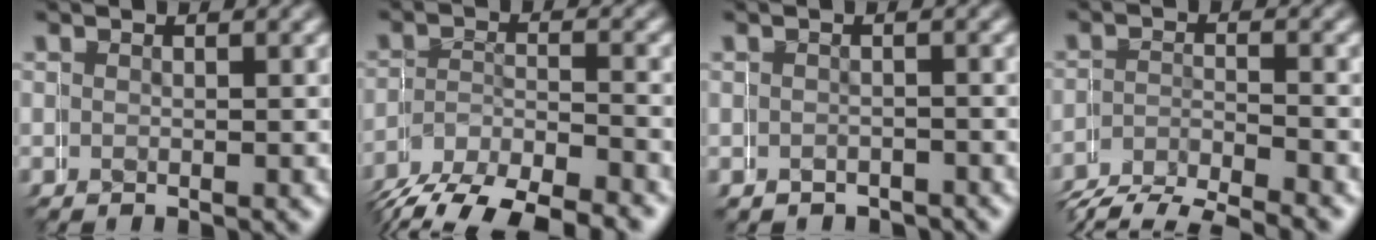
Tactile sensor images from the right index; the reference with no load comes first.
{"total": 6.3, "force": [-5.3, 2.9, 1.7], "torque": [-0.028, -0.011, -0.079]}
{"total": 1.5, "force": [-0.7, 0.2, -1.3], "torque": [0.016, 0.001, -0.011]}
{"total": 2.2, "force": [-1.9, 1.1, 0.0], "torque": [-0.011, -0.002, -0.038]}